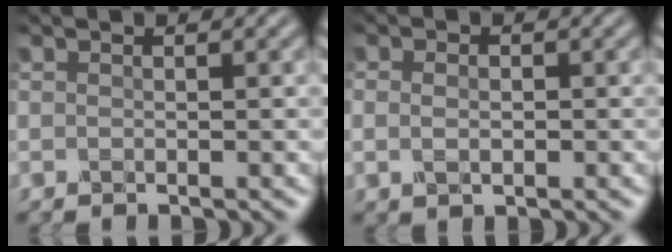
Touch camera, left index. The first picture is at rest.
{"total": 1.9, "force": [0.0, 1.3, 1.4], "torque": [-0.019, 0.004, -0.005]}